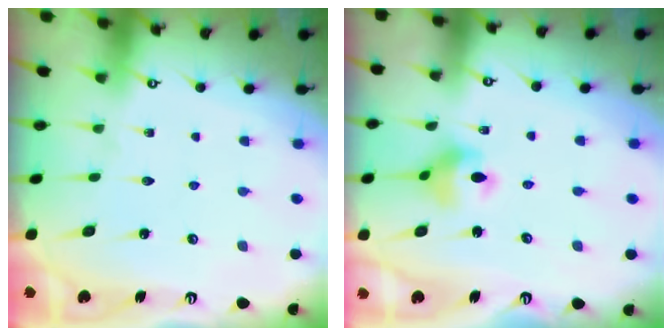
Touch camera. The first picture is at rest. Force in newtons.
{"total": 7.0, "press": 7.0, "slide": 0.4}